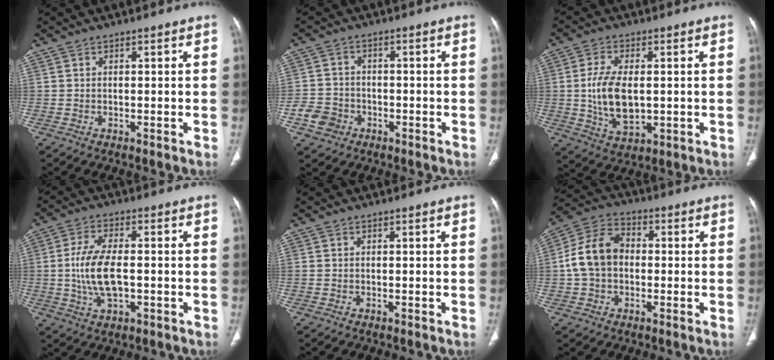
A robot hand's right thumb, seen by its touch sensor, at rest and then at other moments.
{"total": 5.6, "force": [-2.5, 4.7, 1.6], "torque": [-0.017, 0.019, -0.042]}
{"total": 10.7, "force": [0.0, 5.9, 9.0], "torque": [-0.169, -0.010, 0.009]}
{"total": 9.8, "force": [-0.8, 4.9, 8.4], "torque": [-0.171, 0.005, -0.015]}
{"total": 0.0}
{"total": 10.8, "force": [-0.2, 8.0, 7.2], "torque": [-0.129, 0.032, -0.016]}